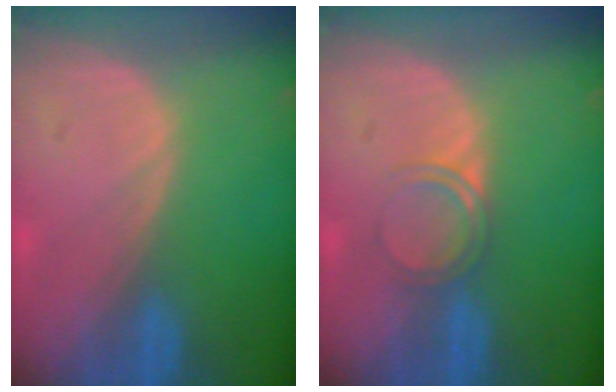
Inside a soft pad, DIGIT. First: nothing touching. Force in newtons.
{"total": 2.8, "press": 2.8, "slide": 0.2}